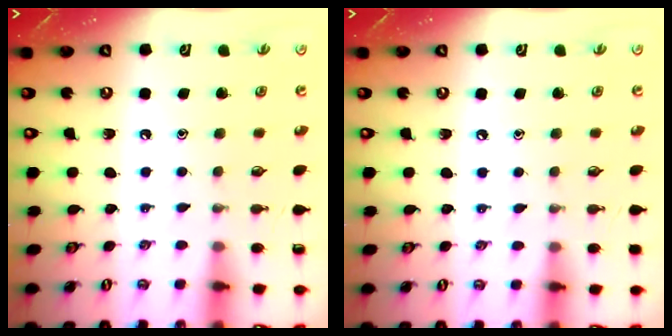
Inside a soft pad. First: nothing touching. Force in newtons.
{"total": 3.2, "press": 3.2, "slide": 0.5}